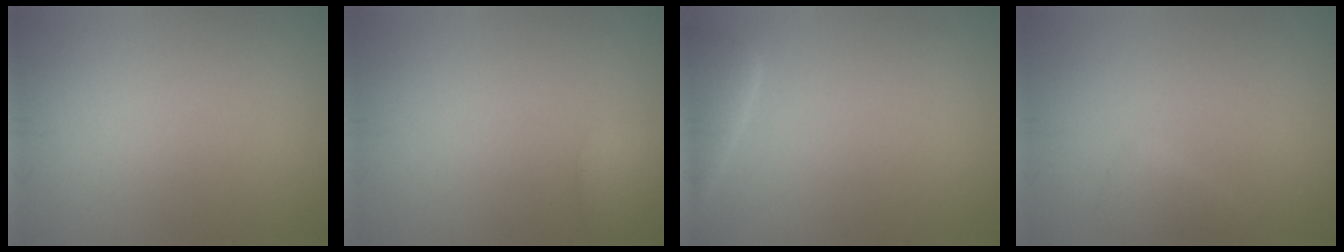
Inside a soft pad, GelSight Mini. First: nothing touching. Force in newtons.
{"total": 1.7, "press": 1.7, "slide": 0.1}
{"total": 2.2, "press": 2.2, "slide": 0.2}
{"total": 1.1, "press": 1.1, "slide": 0.1}